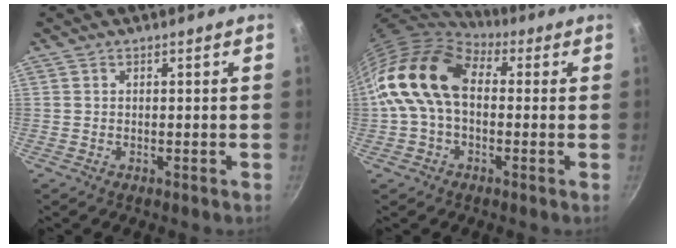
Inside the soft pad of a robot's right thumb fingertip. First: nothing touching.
{"total": 15.1, "force": [1.2, 10.2, 11.1], "torque": [-0.182, 0.027, 0.004]}